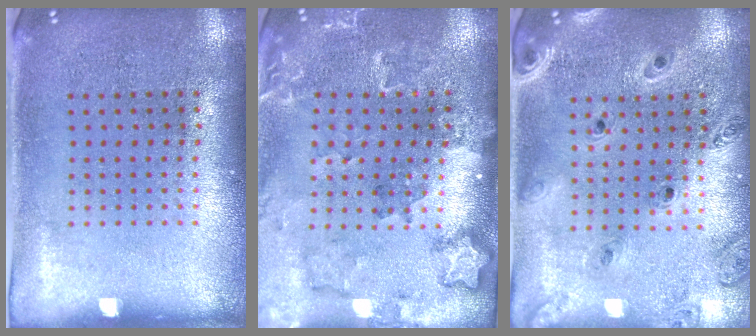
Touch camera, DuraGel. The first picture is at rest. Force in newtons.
{"total": 1.8, "press": 1.8, "slide": 0.2}
{"total": 1.3, "press": 1.3, "slide": 0.1}